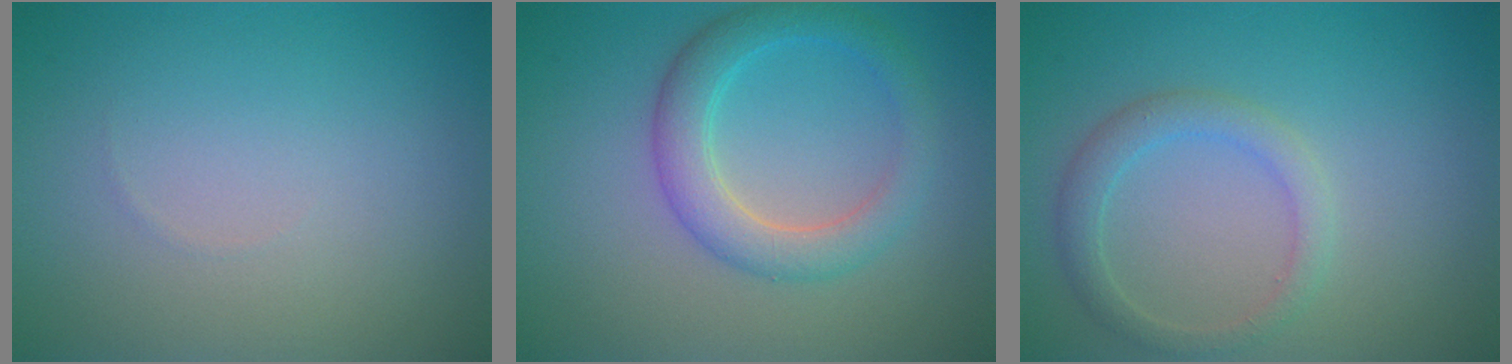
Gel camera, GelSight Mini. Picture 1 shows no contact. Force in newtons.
{"total": 3.9, "press": 3.9, "slide": 0.2}
{"total": 2.4, "press": 2.4, "slide": 0.2}